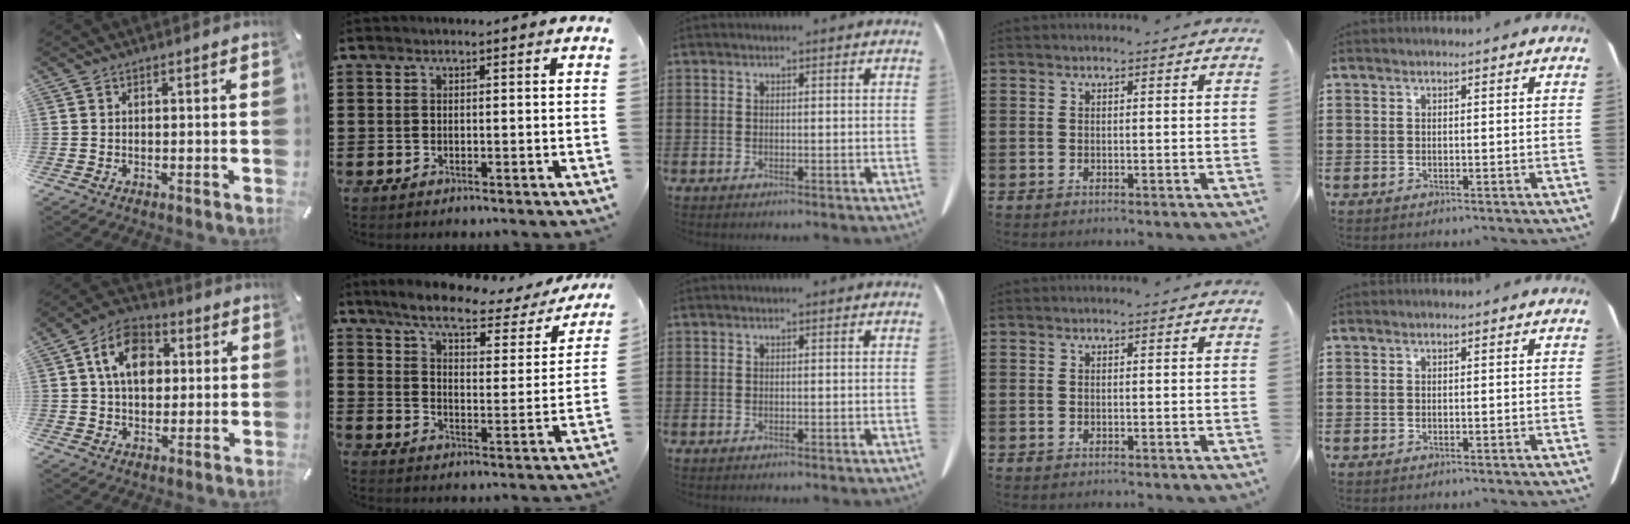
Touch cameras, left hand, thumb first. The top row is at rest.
{"thumb": {"total": 11.5, "force": [2.7, 8.4, 7.4], "torque": [-0.118, 0.008, 0.048]}, "index": {"total": 6.9, "force": [5.5, 1.1, 4.0], "torque": [-0.094, -0.028, 0.086]}}